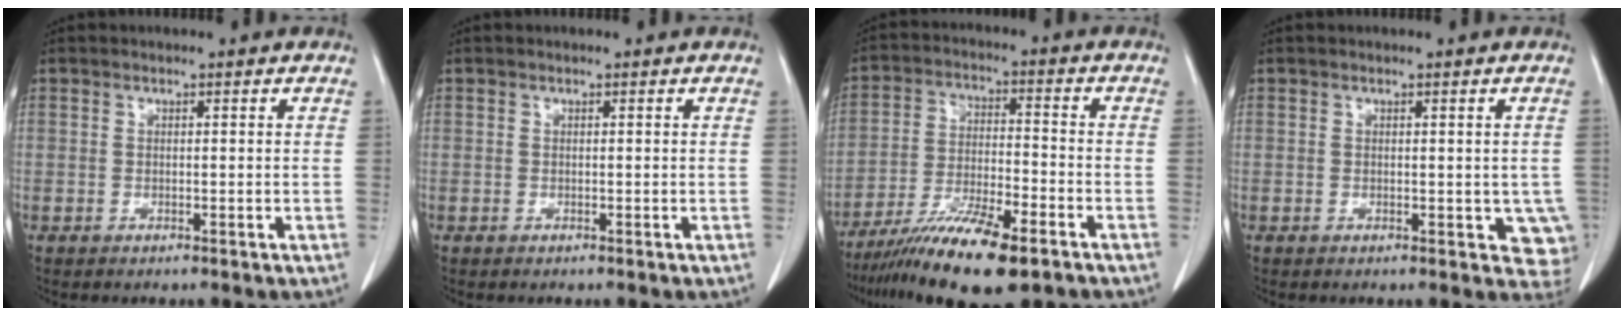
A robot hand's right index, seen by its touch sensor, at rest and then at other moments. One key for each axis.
{"total": 0.0}
{"total": 14.0, "fx": -9.7, "fy": 2.3, "fz": 9.8, "tx": -0.182, "ty": -0.032, "tz": -0.168}
{"total": 4.2, "fx": -0.7, "fy": 2.4, "fz": 3.5, "tx": -0.014, "ty": -0.001, "tz": -0.006}